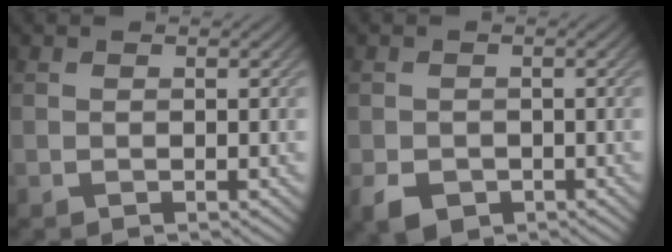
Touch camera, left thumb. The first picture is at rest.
{"total": 3.1, "force": [-1.5, 2.4, 1.4], "torque": [-0.030, -0.013, -0.031]}